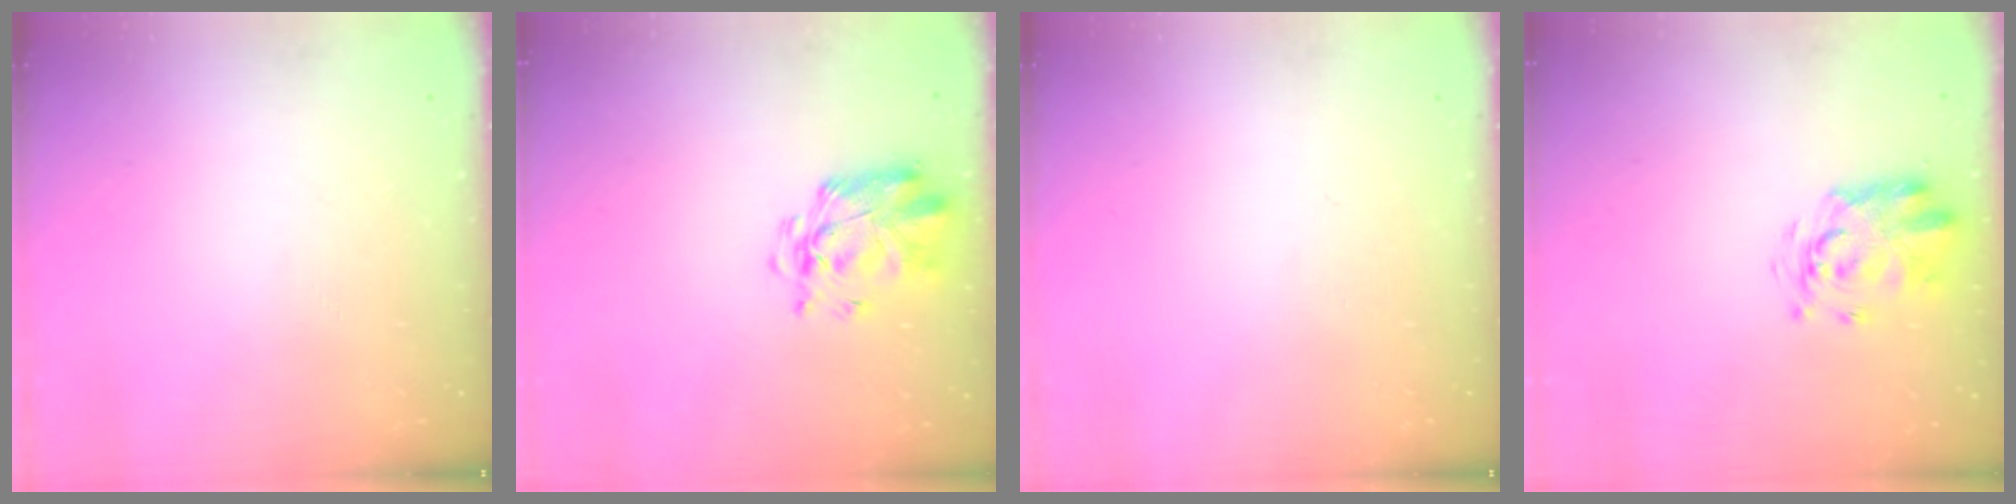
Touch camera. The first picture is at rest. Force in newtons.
{"total": 3.1, "press": 3.0, "slide": 0.8}
{"total": 0.0}
{"total": 3.4, "press": 3.3, "slide": 0.7}